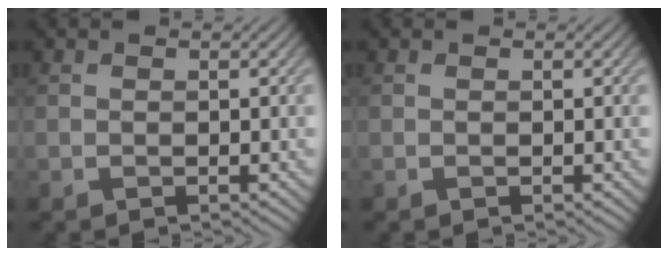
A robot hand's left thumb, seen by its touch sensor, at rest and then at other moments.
{"total": 0.0}